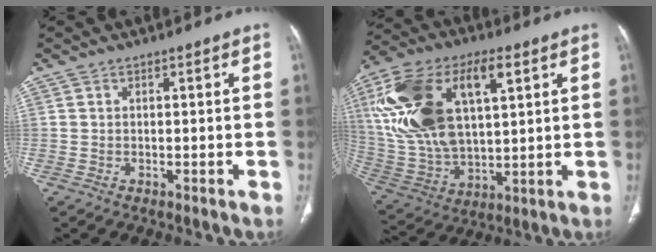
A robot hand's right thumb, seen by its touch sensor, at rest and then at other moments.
{"total": 24.9, "force": [7.5, 12.9, 19.9], "torque": [-0.388, -0.002, 0.141]}